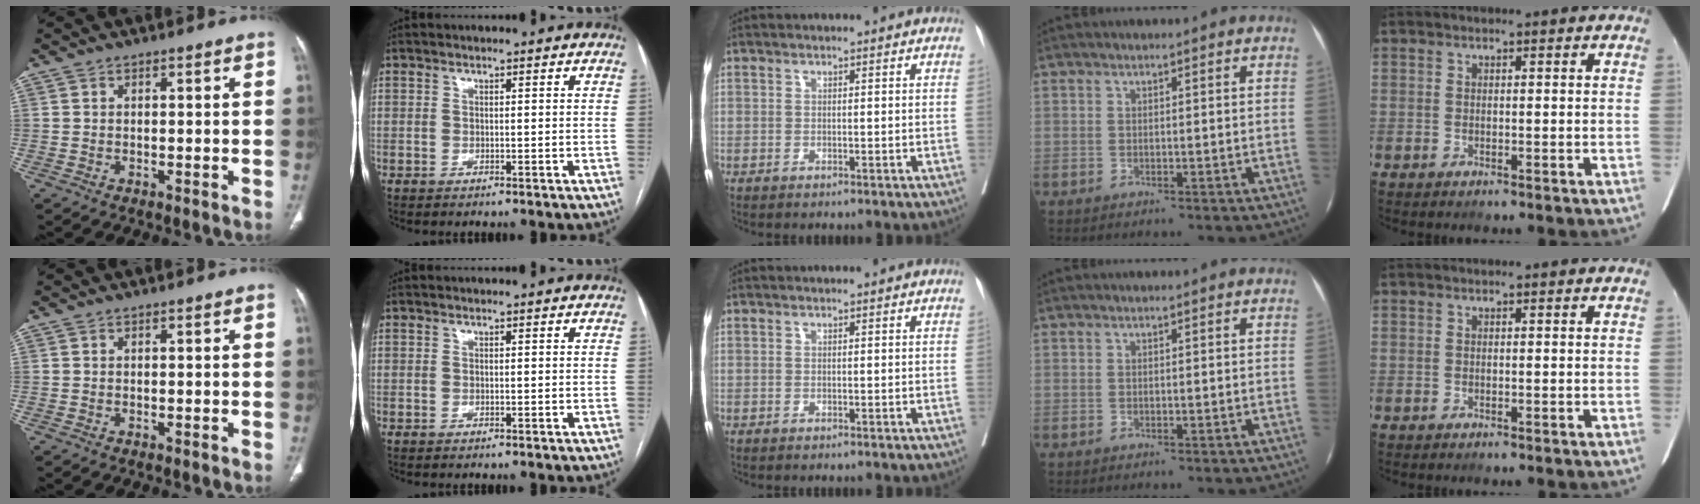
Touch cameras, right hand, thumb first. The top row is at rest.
{}